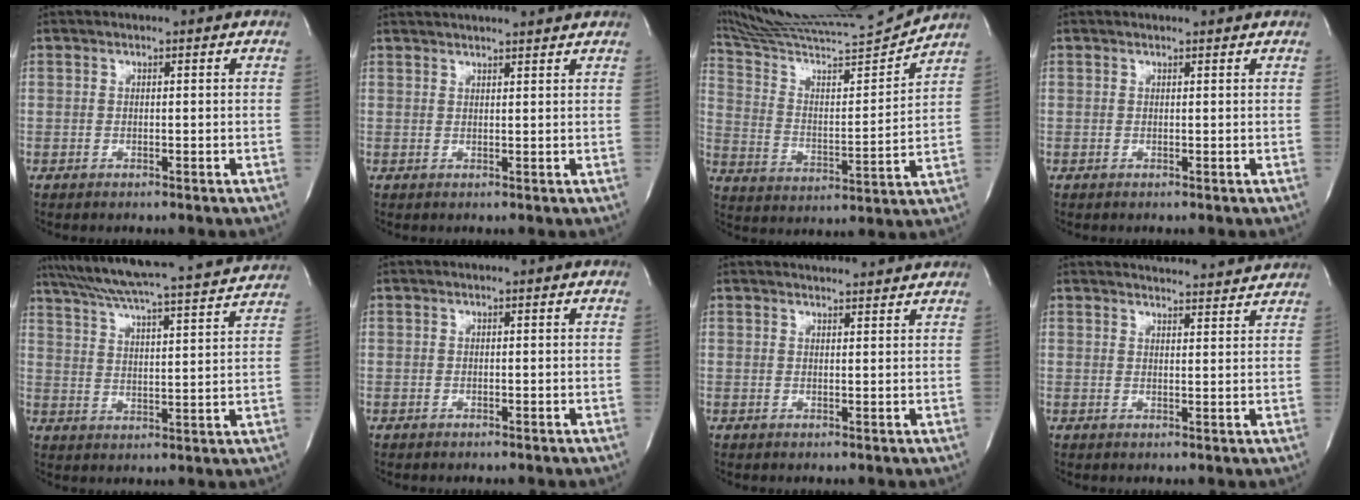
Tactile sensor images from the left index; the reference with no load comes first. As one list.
[{"total": 9.9, "force": [9.0, 0.8, 3.9], "torque": [-0.067, 0.021, 0.119]}, {"total": 19.5, "force": [18.3, -0.8, 6.7], "torque": [-0.132, -0.037, 0.294]}, {"total": 1.7, "force": [1.7, 0.3, 0.2], "torque": [-0.011, 0.007, 0.018]}, {"total": 21.6, "force": [19.6, 0.7, 8.9], "torque": [-0.155, -0.003, 0.271]}, {"total": 0.0}, {"total": 5.2, "force": [5.1, 0.7, 1.0], "torque": [-0.021, 0.012, 0.057]}, {"total": 9.0, "force": [8.8, 0.7, 1.5], "torque": [-0.023, -0.003, 0.100]}]